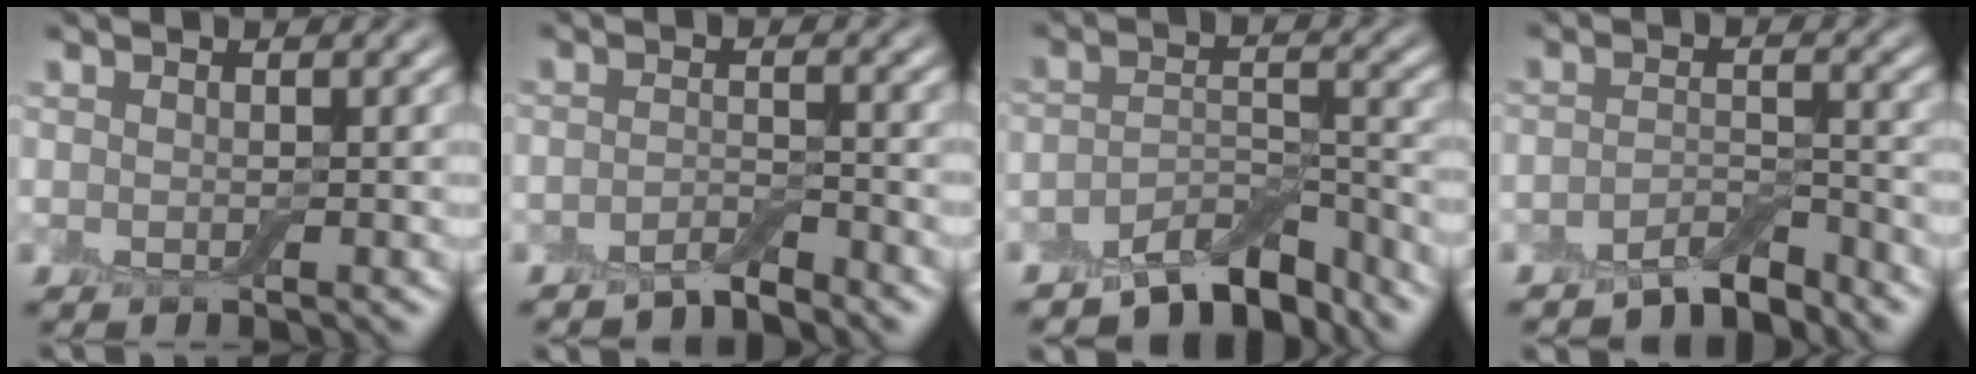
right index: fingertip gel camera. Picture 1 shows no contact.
{"total": 2.2, "force": [-2.0, 0.3, 0.9], "torque": [-0.015, 0.004, -0.040]}
{"total": 6.0, "force": [-5.2, 1.8, 2.4], "torque": [-0.034, -0.004, -0.089]}
{"total": 3.2, "force": [-2.9, 0.6, 1.3], "torque": [-0.022, 0.006, -0.059]}